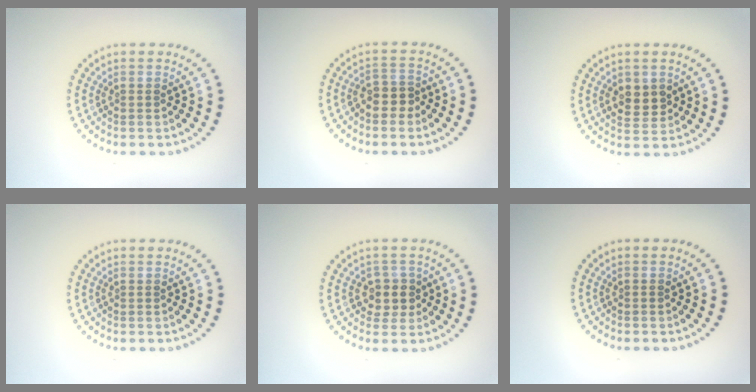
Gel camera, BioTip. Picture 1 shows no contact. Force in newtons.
{"total": 2.4, "press": 2.2, "slide": 1.0}
{"total": 2.5, "press": 2.5, "slide": 0.4}
{"total": 0.0}
{"total": 2.3, "press": 2.0, "slide": 1.0}
{"total": 0.0}